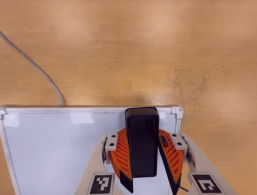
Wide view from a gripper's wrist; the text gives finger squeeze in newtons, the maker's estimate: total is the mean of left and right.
{"total": 9.6, "left": 11.1, "right": 8.0}